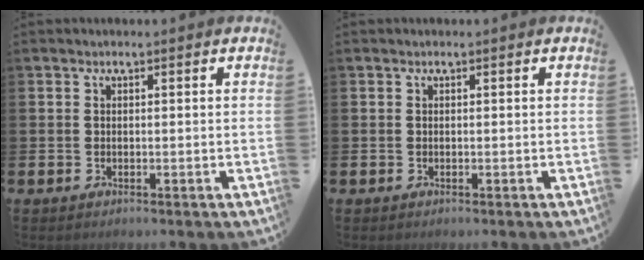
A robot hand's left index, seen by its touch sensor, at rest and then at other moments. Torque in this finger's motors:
{"motor_torque": [0.00, 0.00, 0.00, 0.01]}